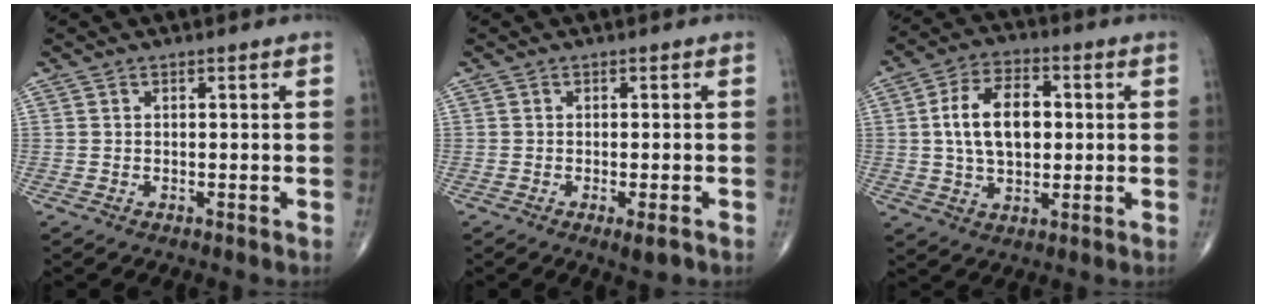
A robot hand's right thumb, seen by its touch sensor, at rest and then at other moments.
{"total": 2.7, "force": [-1.3, 0.7, 2.3], "torque": [-0.033, -0.004, -0.018]}
{"total": 12.2, "force": [1.3, 7.4, 9.6], "torque": [-0.154, 0.012, 0.021]}